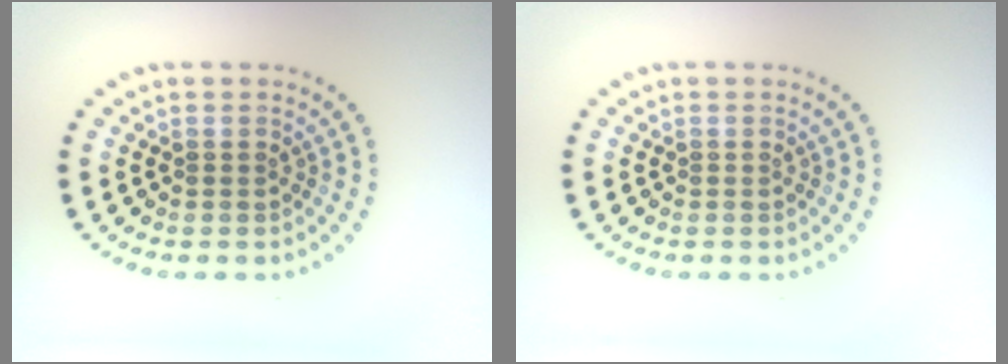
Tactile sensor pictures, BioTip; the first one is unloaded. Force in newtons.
{"total": 0.0}